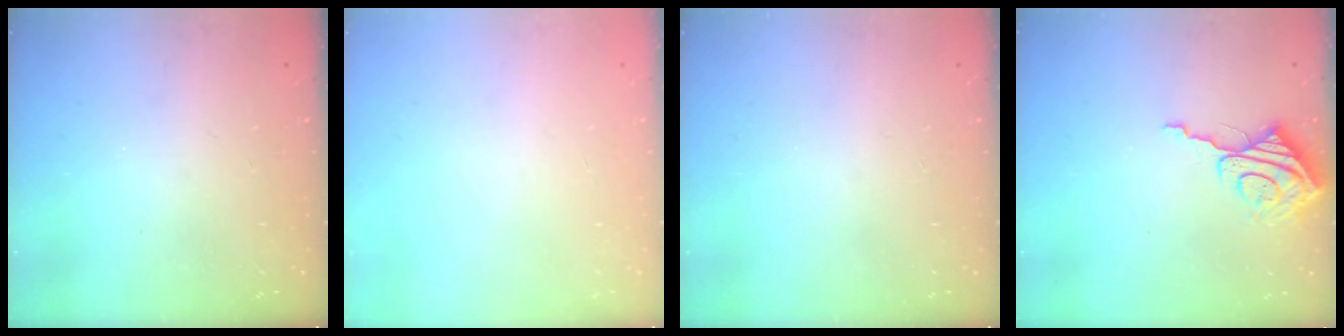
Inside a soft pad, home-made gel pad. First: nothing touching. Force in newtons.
{"total": 0.0}
{"total": 0.0}
{"total": 9.1, "press": 9.0, "slide": 1.0}